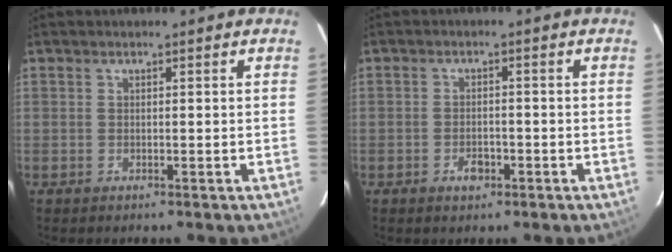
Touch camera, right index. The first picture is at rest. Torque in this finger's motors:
{"motor_torque": [-0.01, -0.05, 0.01, 0.03]}